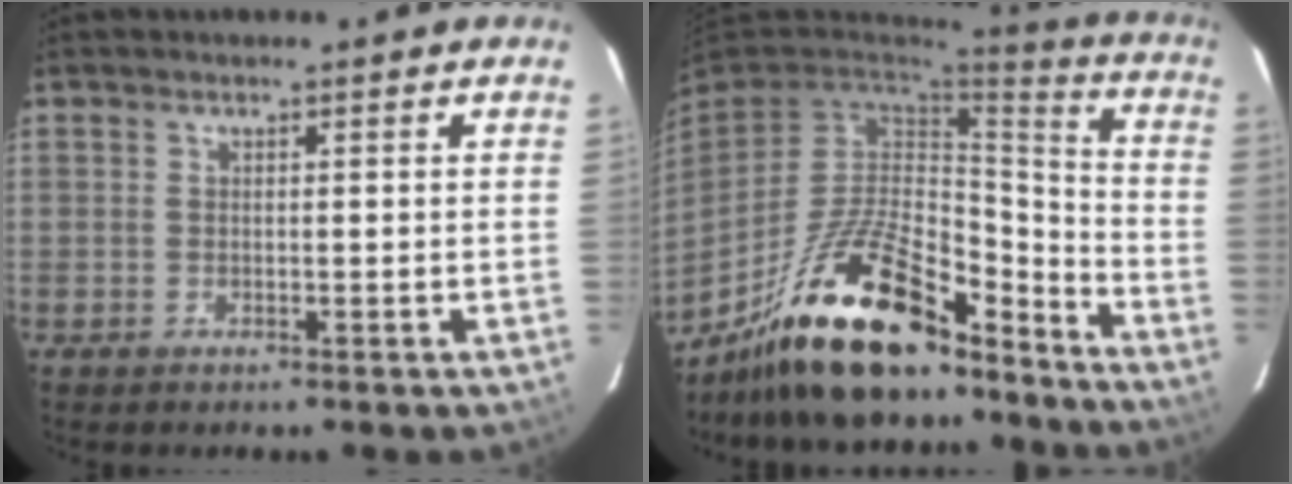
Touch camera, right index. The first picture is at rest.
{"total": 22.7, "force": [-16.6, 7.6, 13.4], "torque": [-0.258, -0.002, -0.273]}